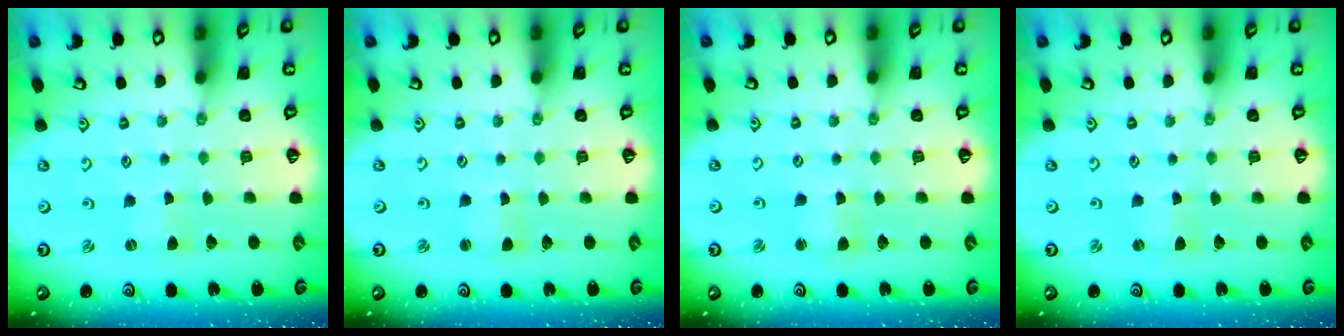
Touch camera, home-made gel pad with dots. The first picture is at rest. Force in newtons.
{"total": 1.2, "press": 1.2, "slide": 0.0}
{"total": 2.7, "press": 2.7, "slide": 0.3}
{"total": 0.0}